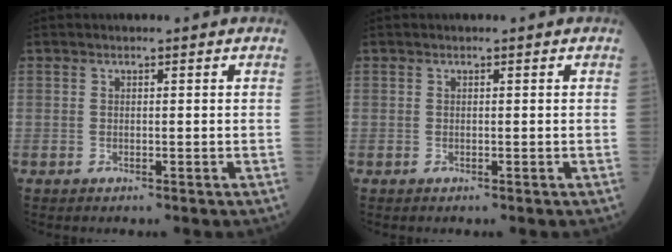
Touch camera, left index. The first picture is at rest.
{"total": 0.0}